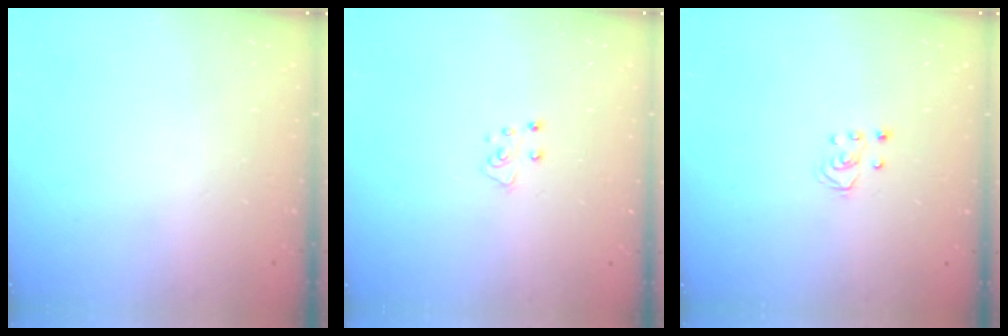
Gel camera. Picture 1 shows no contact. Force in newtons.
{"total": 4.8, "press": 4.8, "slide": 0.2}
{"total": 2.5, "press": 2.5, "slide": 0.2}